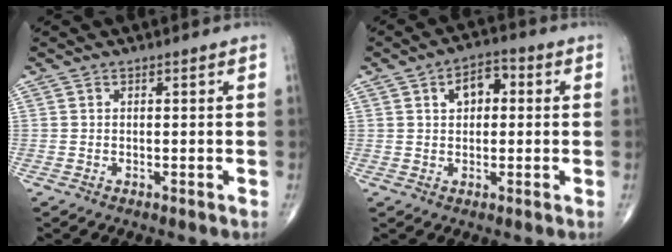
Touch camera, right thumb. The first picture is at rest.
{"total": 5.9, "force": [1.5, 3.7, 4.4], "torque": [-0.052, 0.013, 0.015]}